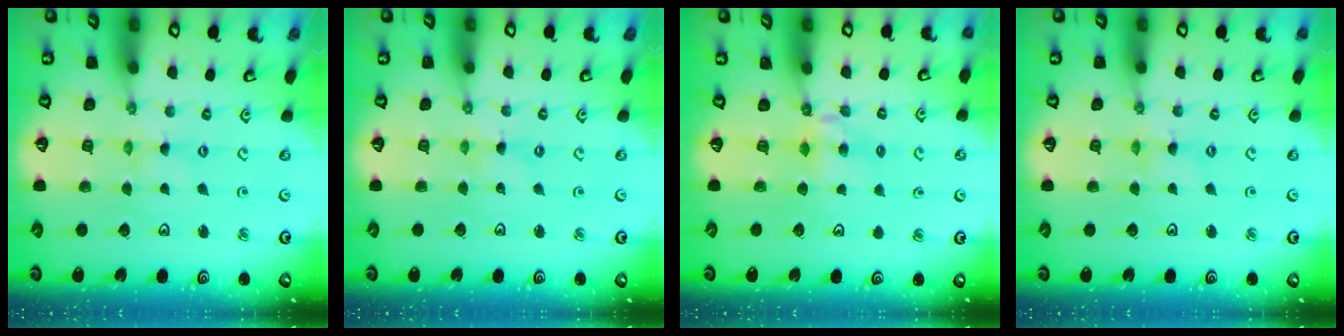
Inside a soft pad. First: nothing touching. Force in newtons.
{"total": 0.0}
{"total": 5.7, "press": 5.7, "slide": 0.5}
{"total": 0.8, "press": 0.8, "slide": 0.1}